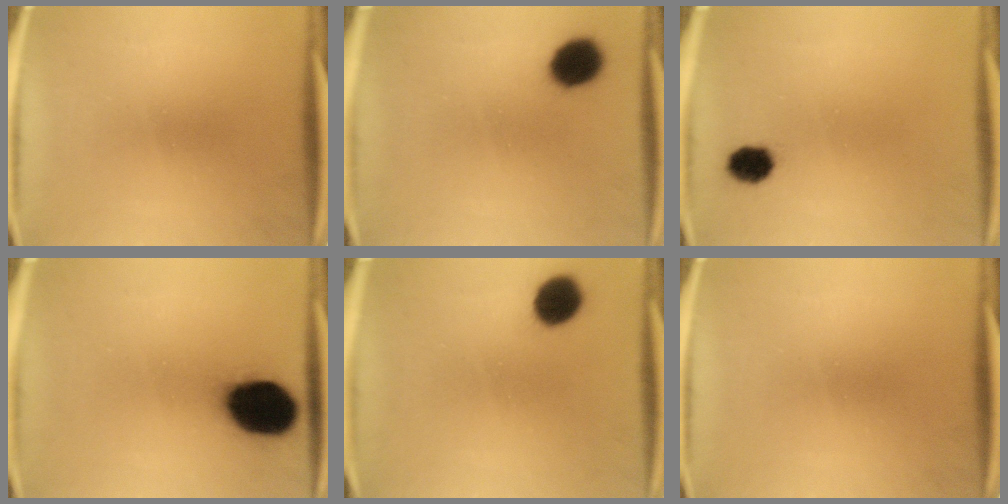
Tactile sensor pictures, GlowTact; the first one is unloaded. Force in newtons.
{"total": 8.7}
{"total": 5.0}
{"total": 17.9}
{"total": 7.8}
{"total": 0.0}